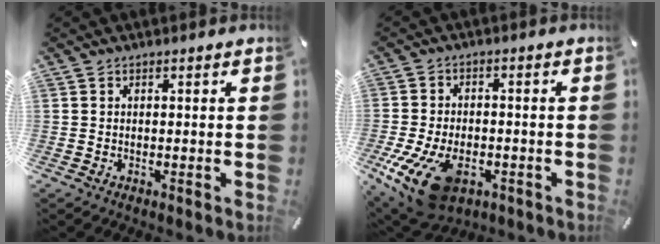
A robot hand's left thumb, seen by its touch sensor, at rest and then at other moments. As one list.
[{"total": 14.4, "force": [-6.2, 8.7, 9.7], "torque": [-0.189, 0.024, -0.104]}]